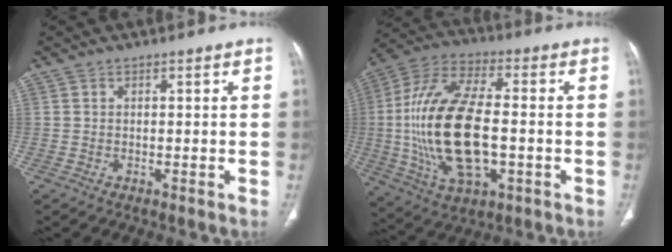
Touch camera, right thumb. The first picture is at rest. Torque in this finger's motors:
{"motor_torque": [2.13, 2.62, 2.72, -0.05, 0.93]}